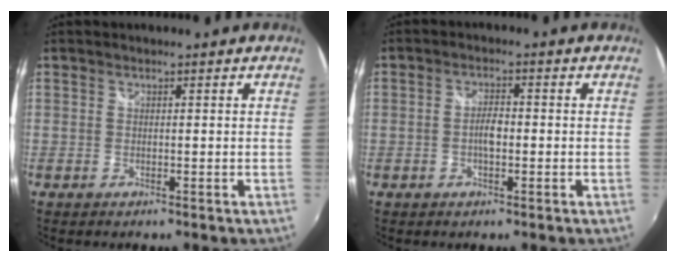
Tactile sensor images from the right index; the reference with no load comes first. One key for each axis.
{"total": 3.3, "fx": -0.6, "fy": 1.3, "fz": 2.9, "tx": -0.056, "ty": 0.004, "tz": -0.014}